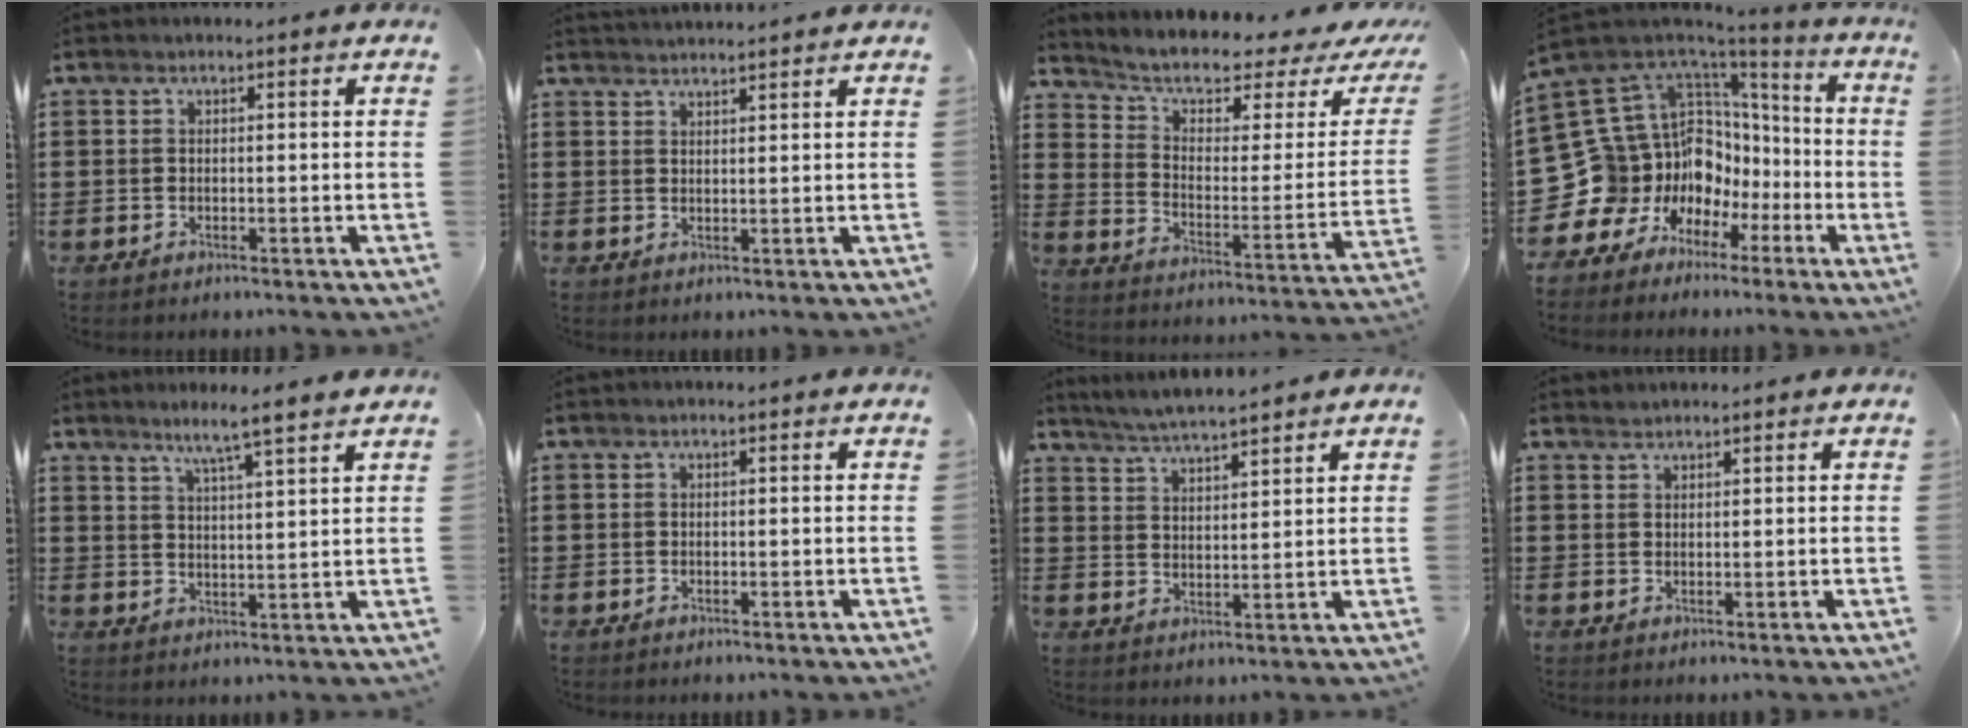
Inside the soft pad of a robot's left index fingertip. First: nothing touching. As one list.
[{"total": 2.0, "force": [2.0, -0.3, 0.1], "torque": [-0.006, -0.003, 0.038]}, {"total": 4.5, "force": [2.5, 2.1, 3.1], "torque": [-0.076, -0.016, 0.037]}, {"total": 13.4, "force": [-1.5, 12.8, 3.6], "torque": [-0.139, -0.055, 0.015]}, {"total": 5.0, "force": [4.1, -1.0, 2.6], "torque": [-0.065, -0.017, 0.069]}, {"total": 0.0}, {"total": 4.2, "force": [4.1, -0.3, 1.0], "torque": [-0.033, -0.017, 0.073]}, {"total": 1.0, "force": [1.0, 0.1, -0.1], "torque": [0.000, -0.001, 0.020]}]